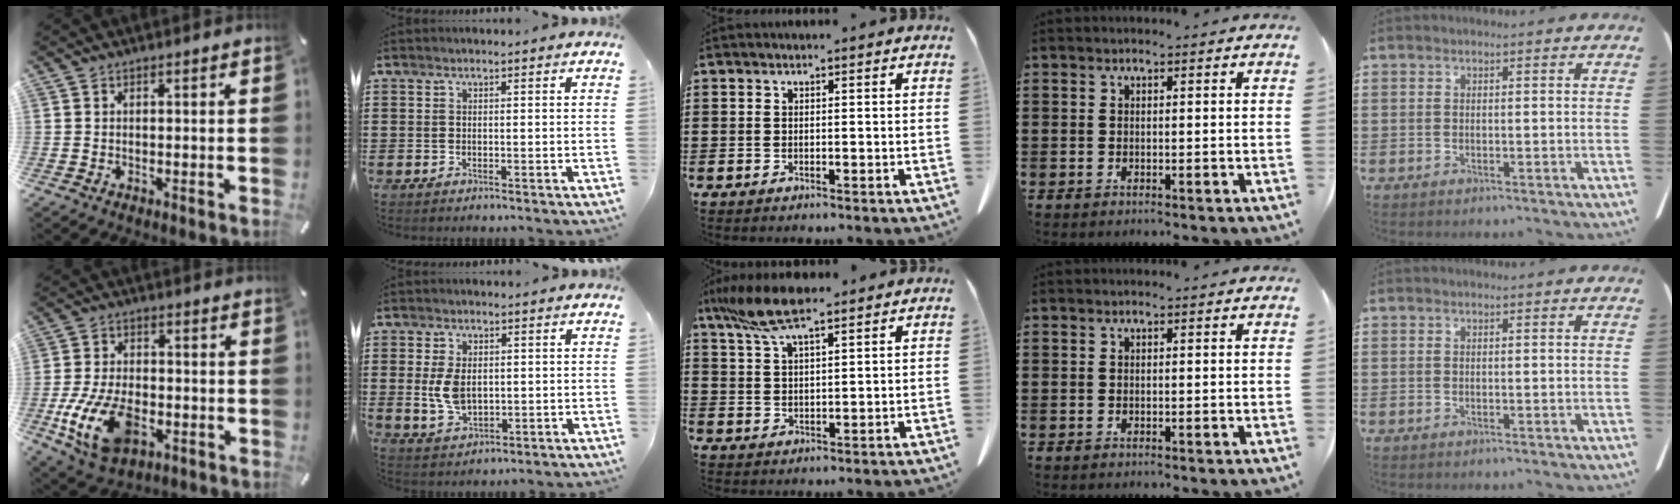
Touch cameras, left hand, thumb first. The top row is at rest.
{"thumb": {"total": 14.9, "force": [-4.7, 9.1, 10.7], "torque": [-0.217, 0.006, -0.081]}, "index": {"total": 5.3, "force": [0.7, 3.3, 4.1], "torque": [-0.107, 0.000, 0.006]}, "middle": {"total": 8.3, "force": [6.1, 1.7, 5.4], "torque": [-0.118, -0.009, 0.115]}}